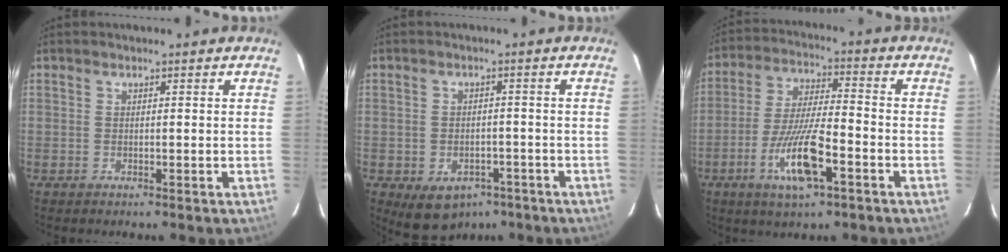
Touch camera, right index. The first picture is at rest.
{"total": 6.9, "force": [-3.9, 4.9, 2.8], "torque": [-0.044, 0.007, -0.044]}
{"total": 11.4, "force": [-5.0, 2.0, 10.1], "torque": [-0.198, -0.007, -0.088]}